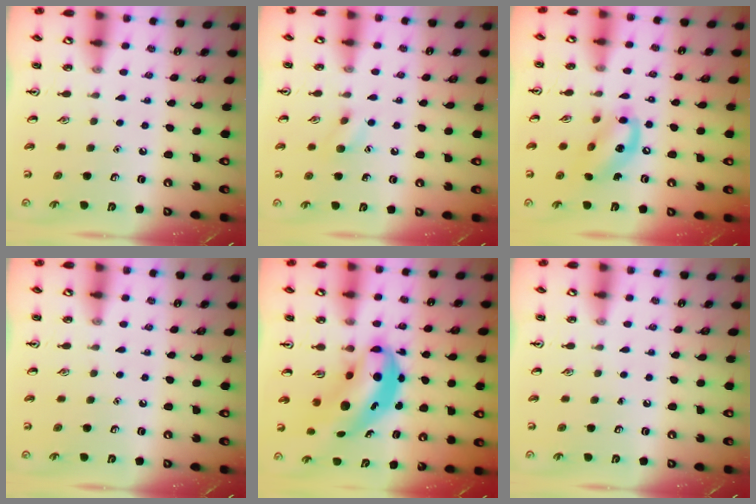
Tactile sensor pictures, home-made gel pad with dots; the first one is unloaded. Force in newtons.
{"total": 6.4, "press": 6.3, "slide": 1.4}
{"total": 12.5, "press": 12.2, "slide": 2.8}
{"total": 0.0}
{"total": 7.9, "press": 7.7, "slide": 1.6}
{"total": 0.0}